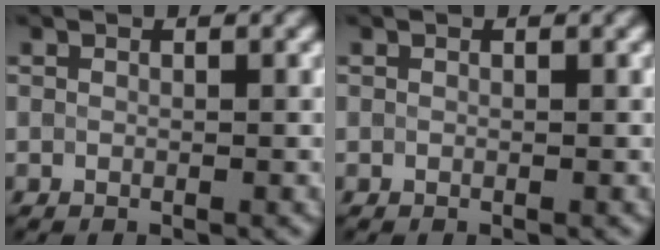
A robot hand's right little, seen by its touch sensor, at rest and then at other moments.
{"total": 0.0}